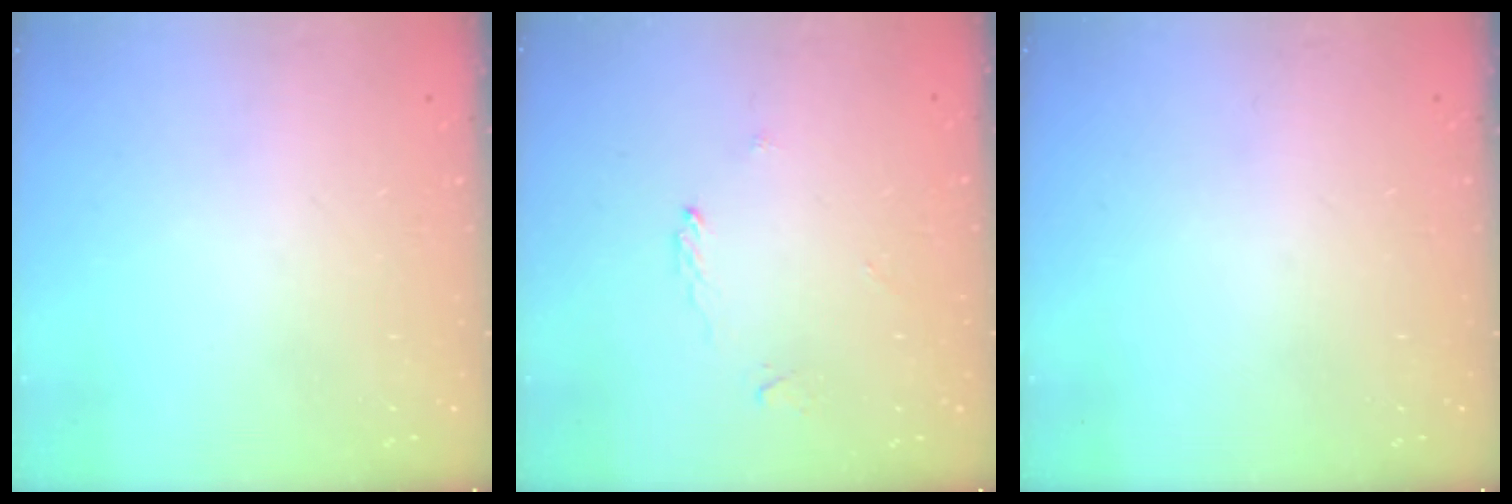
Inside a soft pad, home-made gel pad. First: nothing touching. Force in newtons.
{"total": 2.0, "press": 2.0, "slide": 0.2}
{"total": 0.0}